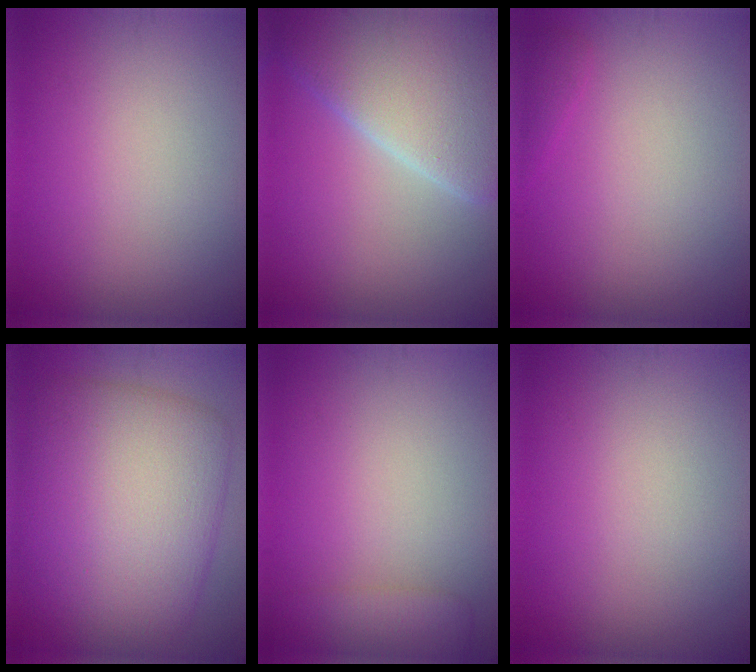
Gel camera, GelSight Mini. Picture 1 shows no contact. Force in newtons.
{"total": 10.2, "press": 10.2, "slide": 0.5}
{"total": 0.8, "press": 0.8, "slide": 0.1}
{"total": 11.6, "press": 11.6, "slide": 0.3}
{"total": 2.4, "press": 2.3, "slide": 0.3}
{"total": 0.0}